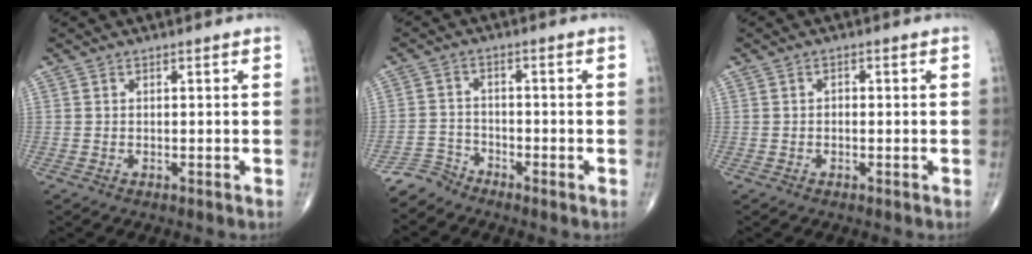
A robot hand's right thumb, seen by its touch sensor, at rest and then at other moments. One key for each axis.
{"total": 3.5, "fx": -3.3, "fy": 0.8, "fz": -0.7, "tx": 0.020, "ty": 0.008, "tz": -0.073}
{"total": 1.0, "fx": 0.0, "fy": 0.6, "fz": 0.7, "tx": -0.010, "ty": 0.004, "tz": -0.002}